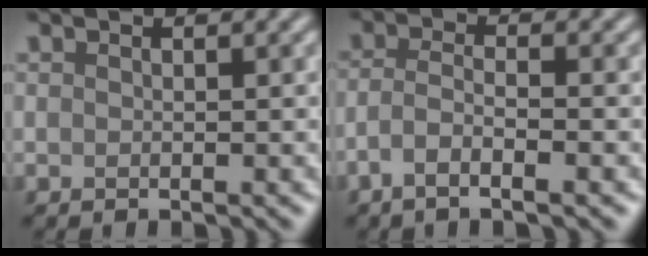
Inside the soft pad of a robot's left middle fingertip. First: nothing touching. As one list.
[{"total": 2.8, "force": [-1.5, 0.7, 2.3], "torque": [-0.044, 0.003, -0.039]}]